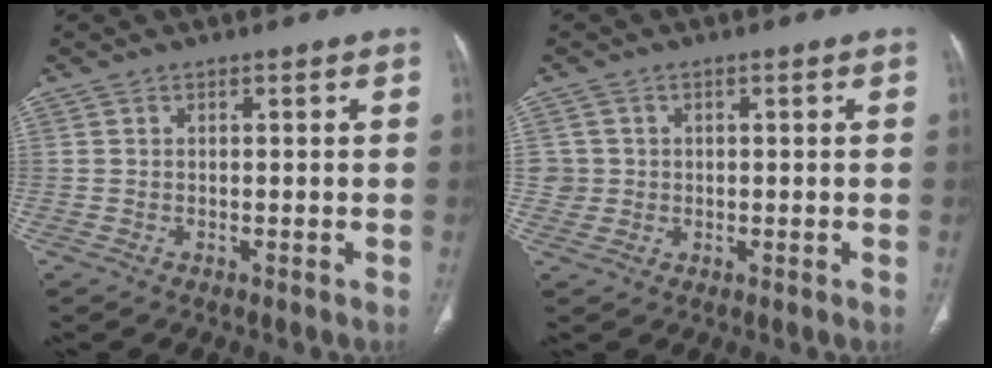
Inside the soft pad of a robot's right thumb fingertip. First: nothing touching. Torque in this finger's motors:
{"motor_torque": [-0.38, 0.03, 0.08, 0.43, -0.01]}